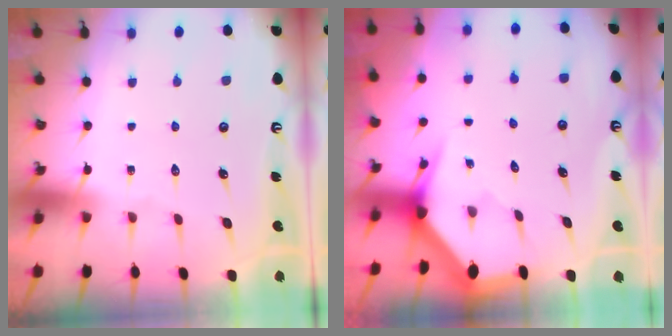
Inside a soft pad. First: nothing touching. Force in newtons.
{"total": 3.1, "press": 3.1, "slide": 0.1}